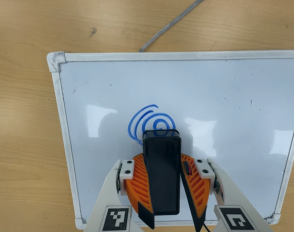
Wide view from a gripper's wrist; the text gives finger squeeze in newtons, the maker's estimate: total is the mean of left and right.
{"total": 14.5, "left": 15.3, "right": 13.7}